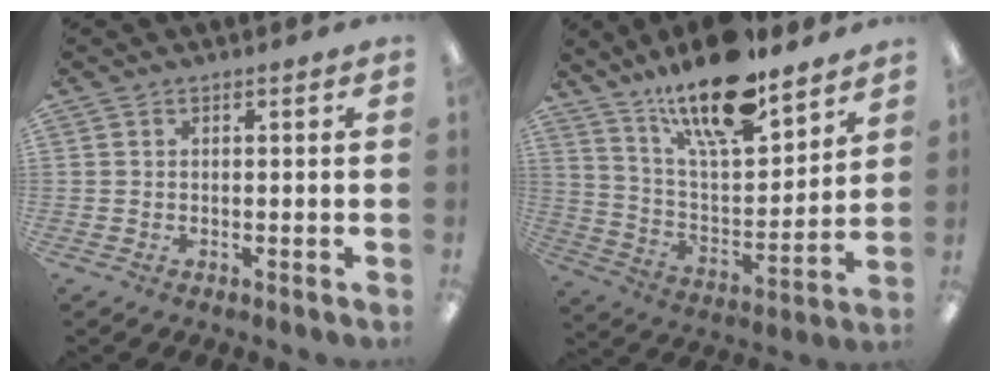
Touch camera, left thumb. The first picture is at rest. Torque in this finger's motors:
{"motor_torque": [1.17, -0.31, 1.44, -1.33, 0.35]}